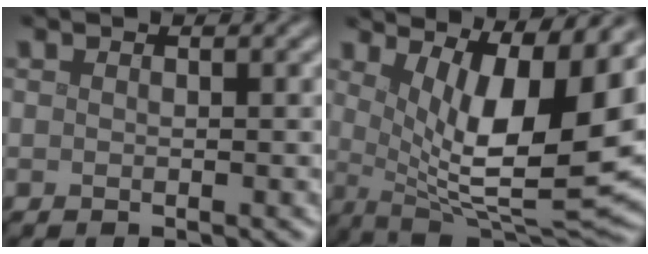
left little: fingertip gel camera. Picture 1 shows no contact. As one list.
[{"total": 11.8, "force": [3.5, 3.6, 10.7], "torque": [-0.150, -0.016, 0.061]}]